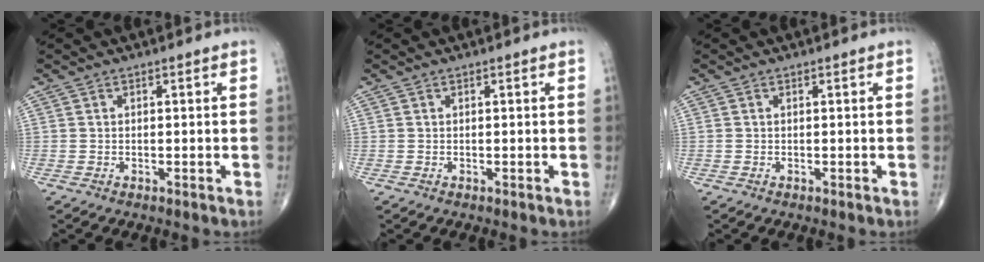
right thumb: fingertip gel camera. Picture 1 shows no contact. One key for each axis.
{"total": 0.0}
{"total": 0.0}